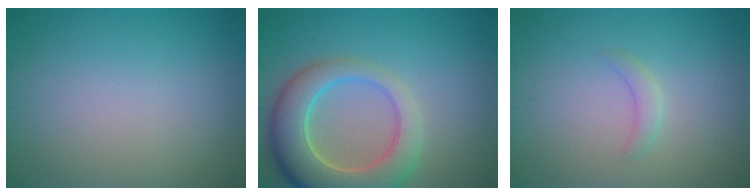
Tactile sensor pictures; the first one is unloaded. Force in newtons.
{"total": 8.2, "press": 8.1, "slide": 1.0}
{"total": 1.2, "press": 1.2, "slide": 0.0}